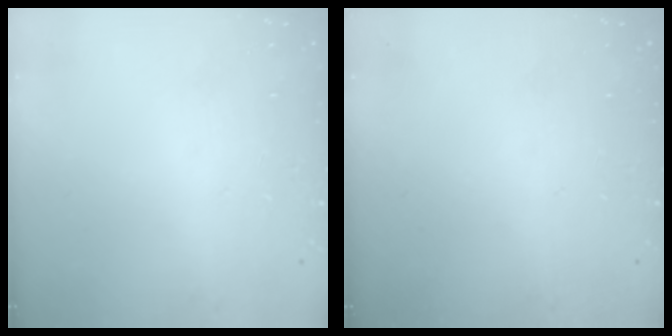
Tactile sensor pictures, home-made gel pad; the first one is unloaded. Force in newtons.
{"total": 0.0}